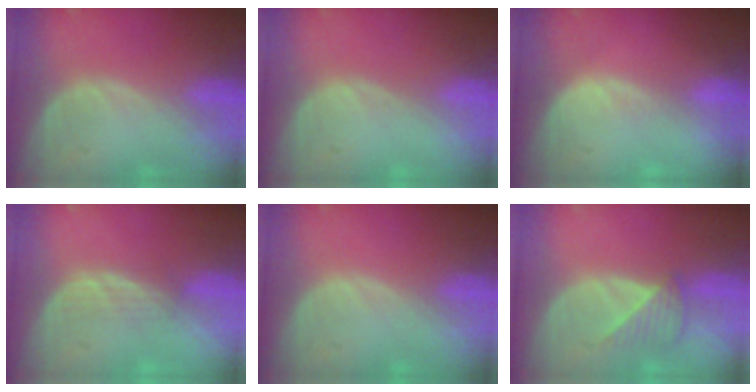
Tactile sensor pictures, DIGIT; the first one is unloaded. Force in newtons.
{"total": 0.0}
{"total": 1.1, "press": 0.7, "slide": 0.9}
{"total": 2.2, "press": 2.1, "slide": 0.2}
{"total": 0.0}
{"total": 3.5, "press": 3.5, "slide": 0.4}